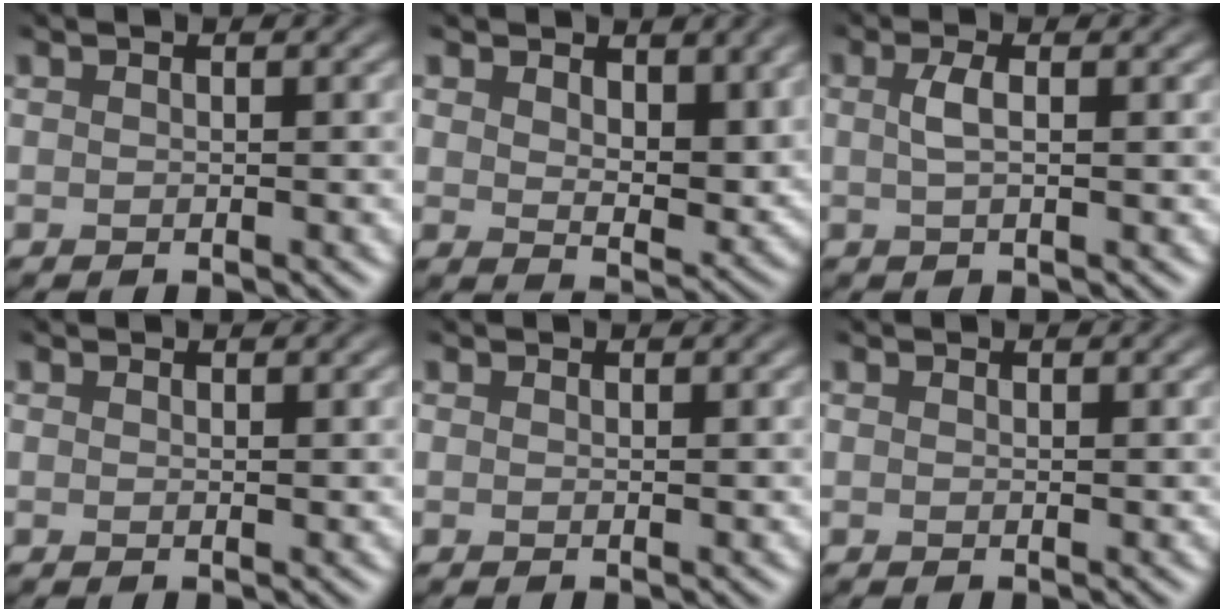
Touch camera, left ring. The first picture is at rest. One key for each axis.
{"total": 4.6, "fx": 2.6, "fy": 2.7, "fz": 2.8, "tx": -0.049, "ty": -0.013, "tz": 0.033}
{"total": 1.4, "fx": -0.3, "fy": 0.3, "fz": 1.3, "tx": -0.023, "ty": -0.002, "tz": -0.010}
{"total": 0.0}
{"total": 0.0}
{"total": 0.0}